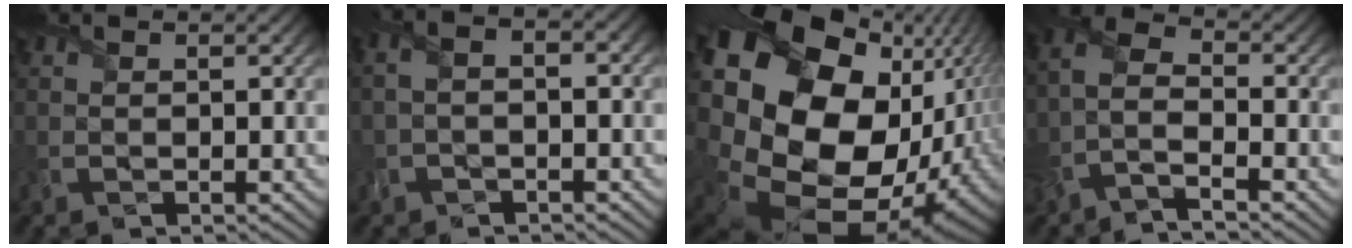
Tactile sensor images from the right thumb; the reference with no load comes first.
{"total": 3.5, "force": [-0.8, 1.7, 2.9], "torque": [-0.064, 0.008, -0.012]}
{"total": 22.2, "force": [-0.4, 16.9, 14.5], "torque": [-0.341, -0.056, -0.005]}
{"total": 5.6, "force": [-3.6, 1.6, 3.9], "torque": [-0.097, 0.004, -0.092]}